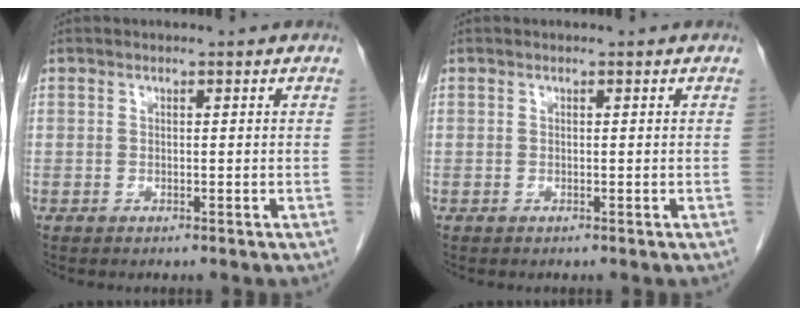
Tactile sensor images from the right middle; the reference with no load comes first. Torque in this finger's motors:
{"motor_torque": [-0.05, 0.05, 0.00, 0.00]}